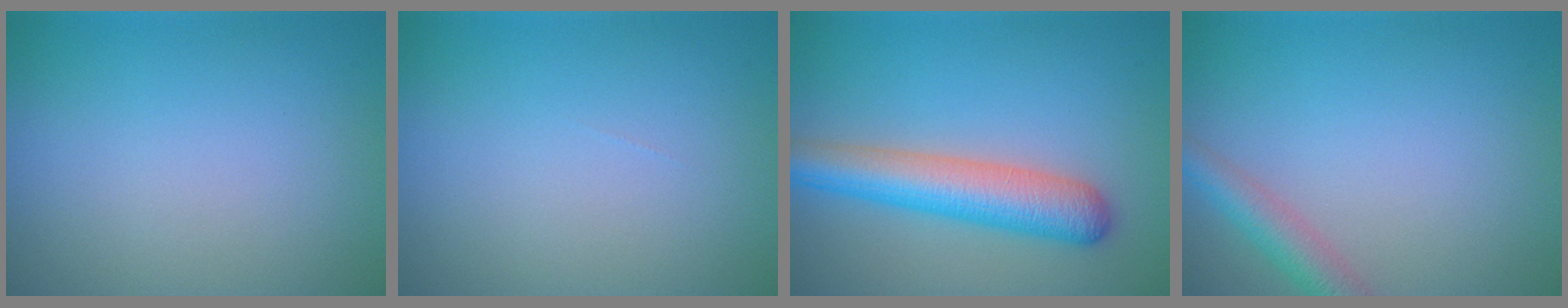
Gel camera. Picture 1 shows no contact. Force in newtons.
{"total": 0.0}
{"total": 6.3, "press": 6.3, "slide": 0.3}
{"total": 3.0, "press": 3.0, "slide": 0.1}